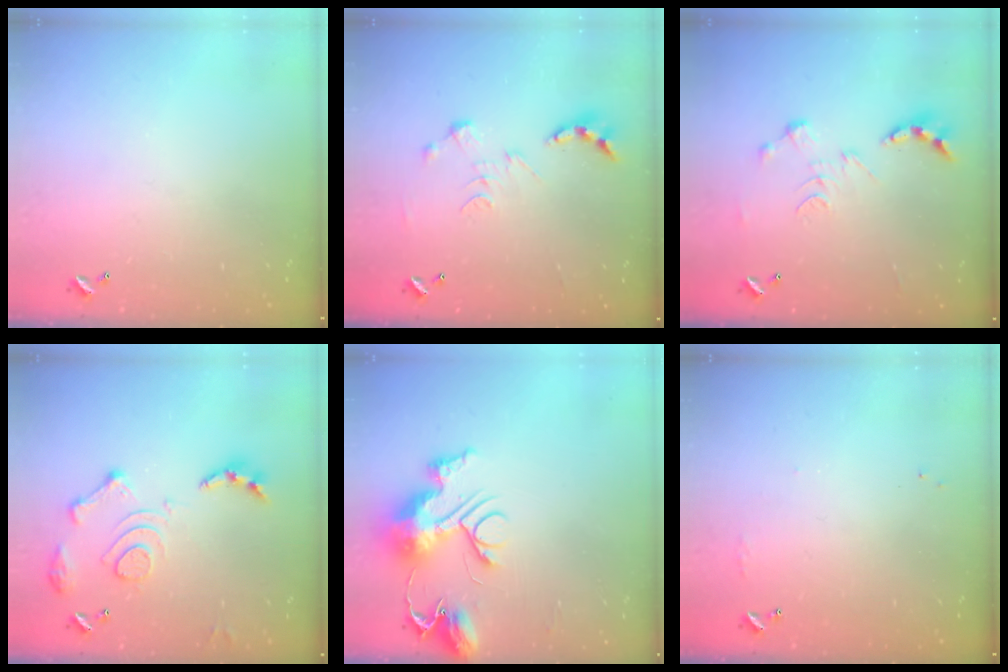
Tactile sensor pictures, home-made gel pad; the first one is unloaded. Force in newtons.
{"total": 0.0}
{"total": 0.0}
{"total": 14.6, "press": 14.5, "slide": 1.6}
{"total": 12.5, "press": 12.4, "slide": 1.2}
{"total": 4.3, "press": 4.3, "slide": 0.6}